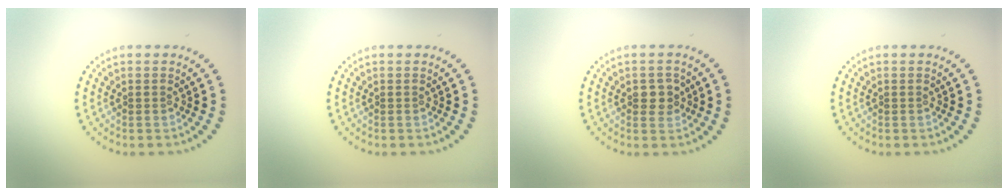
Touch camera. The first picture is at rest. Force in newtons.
{"total": 0.0}
{"total": 1.8, "press": 1.8, "slide": 0.3}
{"total": 0.0}